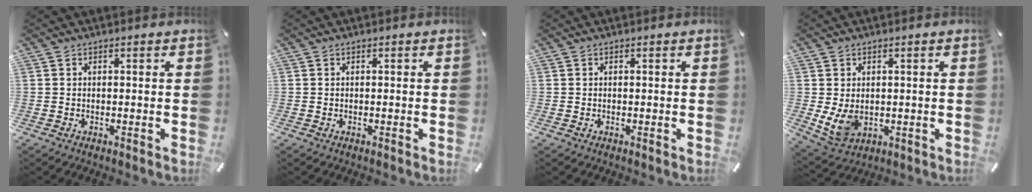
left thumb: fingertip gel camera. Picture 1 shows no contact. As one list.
[{"total": 0.0}, {"total": 0.0}, {"total": 5.7, "force": [0.7, 4.6, 3.4], "torque": [-0.089, -0.012, 0.011]}]